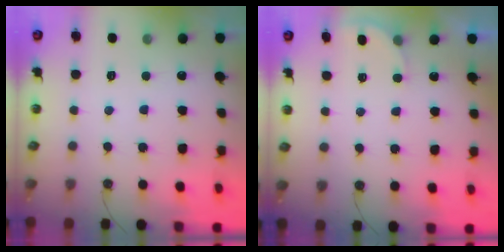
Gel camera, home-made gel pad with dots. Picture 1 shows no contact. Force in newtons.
{"total": 2.3, "press": 2.3, "slide": 0.5}